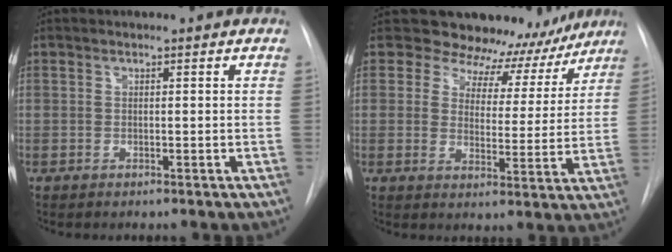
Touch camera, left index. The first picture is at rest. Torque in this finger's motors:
{"motor_torque": [0.70, -0.62, 0.04, -0.02]}